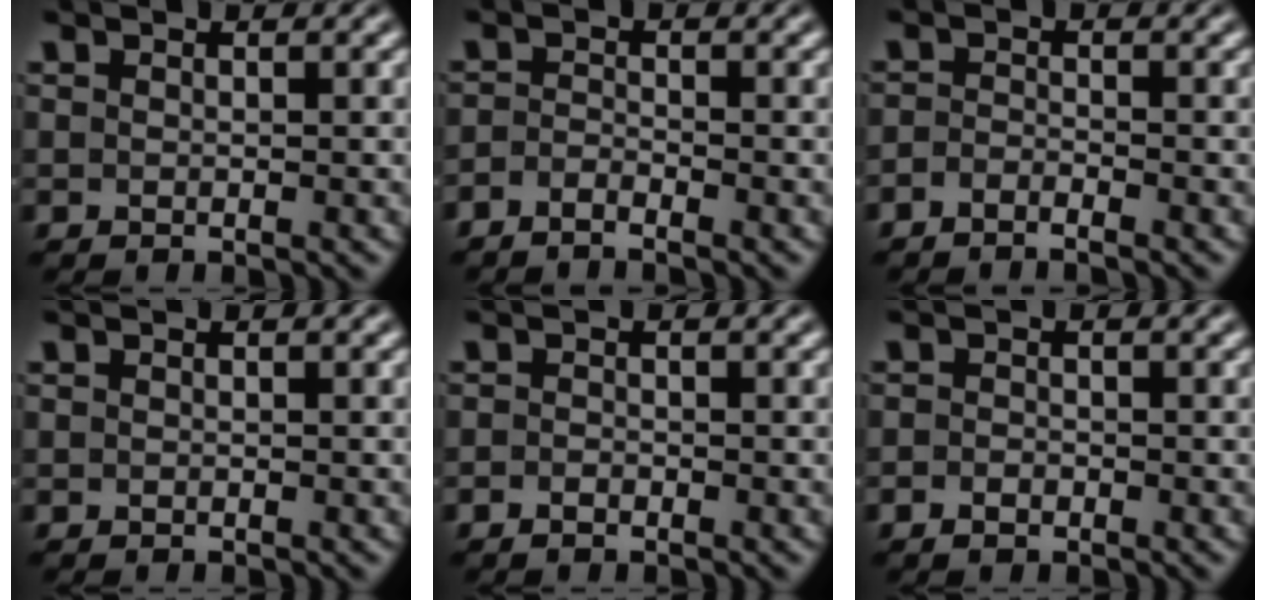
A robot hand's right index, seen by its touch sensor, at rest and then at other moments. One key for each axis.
{"total": 2.1, "fx": -2.1, "fy": -0.2, "fz": 0.2, "tx": -0.001, "ty": -0.011, "tz": -0.036}
{"total": 1.9, "fx": -1.9, "fy": -0.2, "fz": 0.1, "tx": -0.003, "ty": -0.011, "tz": -0.033}
{"total": 0.0}
{"total": 1.0, "fx": -1.0, "fy": -0.1, "fz": 0.0, "tx": 0.001, "ty": -0.009, "tz": -0.015}
{"total": 1.1, "fx": -1.1, "fy": 0.2, "fz": 0.1, "tx": -0.002, "ty": -0.010, "tz": -0.015}